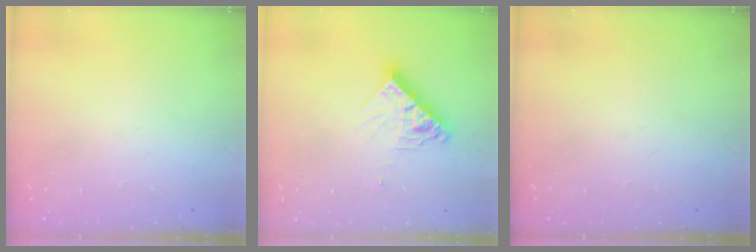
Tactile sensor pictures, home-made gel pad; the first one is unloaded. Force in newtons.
{"total": 10.7, "press": 10.6, "slide": 1.0}
{"total": 0.0}